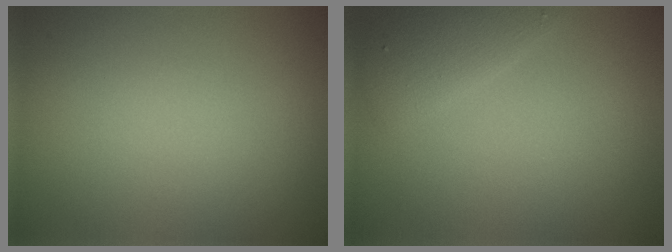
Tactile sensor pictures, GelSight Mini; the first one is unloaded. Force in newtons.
{"total": 2.0, "press": 2.0, "slide": 0.1}